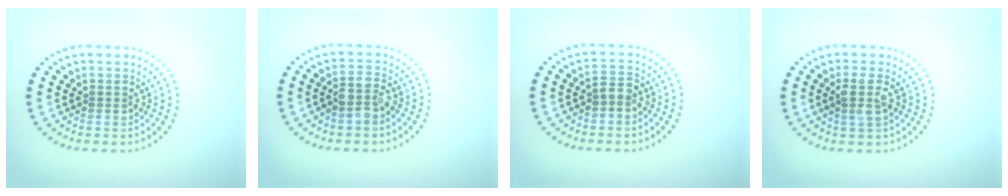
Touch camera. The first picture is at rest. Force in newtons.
{"total": 2.3, "press": 2.0, "slide": 1.1}
{"total": 1.4, "press": 1.3, "slide": 0.6}
{"total": 2.3, "press": 2.0, "slide": 1.1}